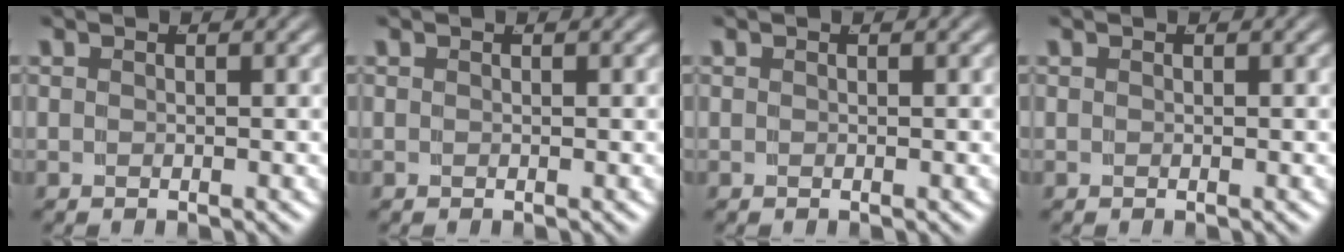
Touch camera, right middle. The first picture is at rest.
{"total": 0.0}
{"total": 0.0}
{"total": 0.0}